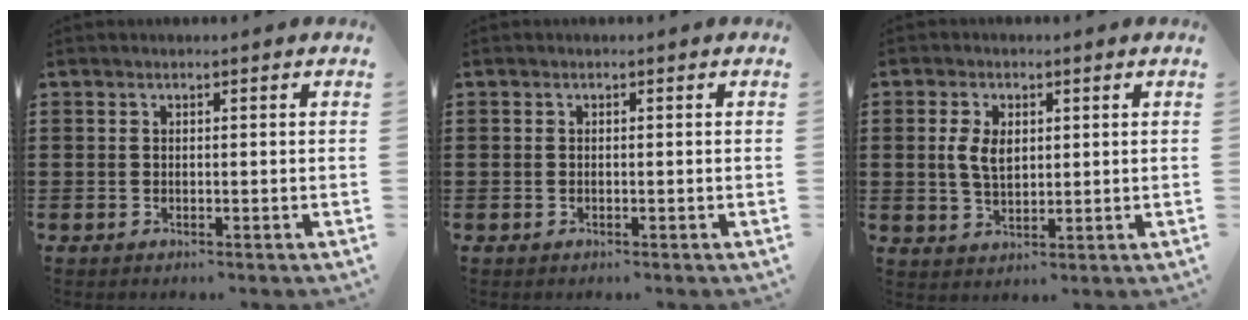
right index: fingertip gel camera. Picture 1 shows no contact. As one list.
[{"total": 0.0}, {"total": 4.7, "force": [0.8, 2.7, 3.7], "torque": [-0.087, 0.007, 0.012]}]